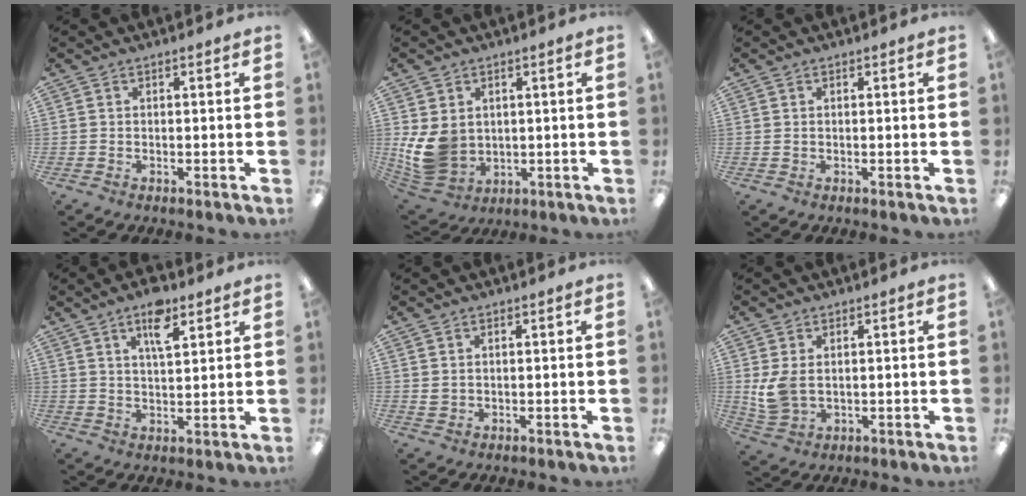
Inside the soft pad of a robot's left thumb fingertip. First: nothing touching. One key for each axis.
{"total": 10.1, "fx": 1.1, "fy": 8.4, "fz": 5.6, "tx": -0.129, "ty": -0.006, "tz": 0.025}
{"total": 0.5, "fx": 0.3, "fy": 0.3, "fz": 0.3, "tx": -0.006, "ty": 0.004, "tz": 0.005}
{"total": 7.7, "fx": 4.6, "fy": 3.0, "fz": 5.4, "tx": -0.085, "ty": -0.013, "tz": 0.074}
{"total": 1.4, "fx": 0.7, "fy": 1.1, "fz": 0.5, "tx": -0.012, "ty": 0.003, "tz": 0.013}
{"total": 6.1, "fx": 1.1, "fy": 4.2, "fz": 4.3, "tx": -0.100, "ty": -0.006, "tz": 0.019}